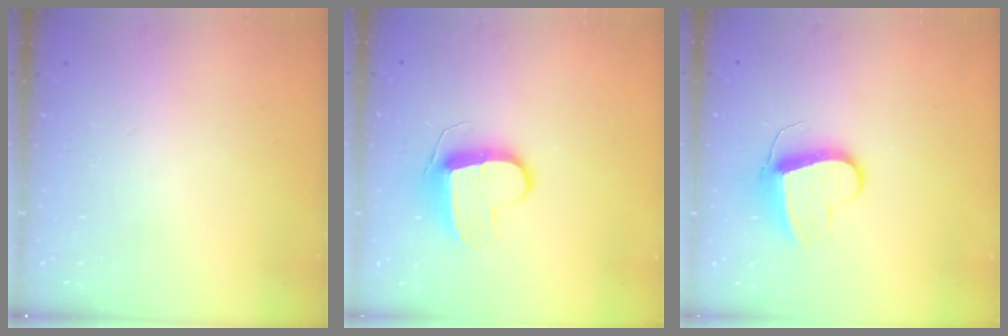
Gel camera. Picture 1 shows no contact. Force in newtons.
{"total": 9.6, "press": 9.6, "slide": 0.2}
{"total": 10.3, "press": 10.2, "slide": 0.9}